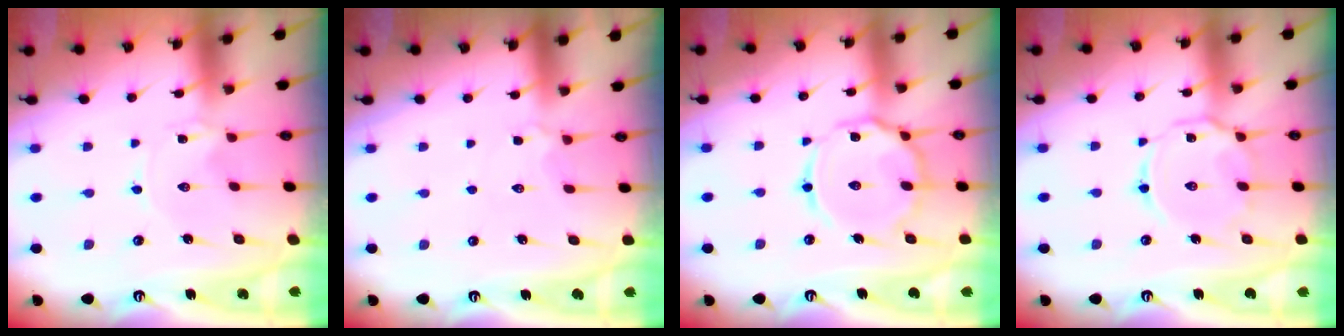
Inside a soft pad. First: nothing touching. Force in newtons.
{"total": 3.4, "press": 3.4, "slide": 0.7}
{"total": 13.6, "press": 13.6, "slide": 1.1}
{"total": 9.3, "press": 9.3, "slide": 0.6}